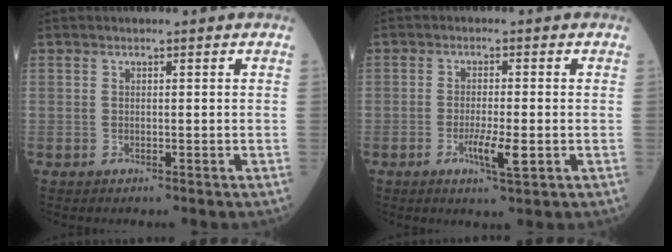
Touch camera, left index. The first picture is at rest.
{"total": 4.3, "force": [-1.5, 0.5, 4.1], "torque": [-0.078, -0.006, -0.024]}